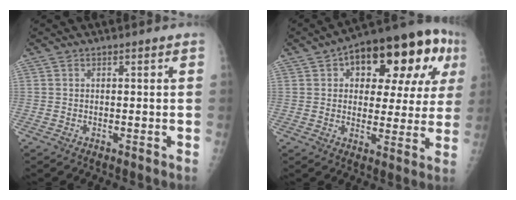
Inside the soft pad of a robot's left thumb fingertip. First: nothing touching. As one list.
[{"total": 20.6, "force": [7.4, 10.5, 16.1], "torque": [-0.171, 0.023, 0.096]}]